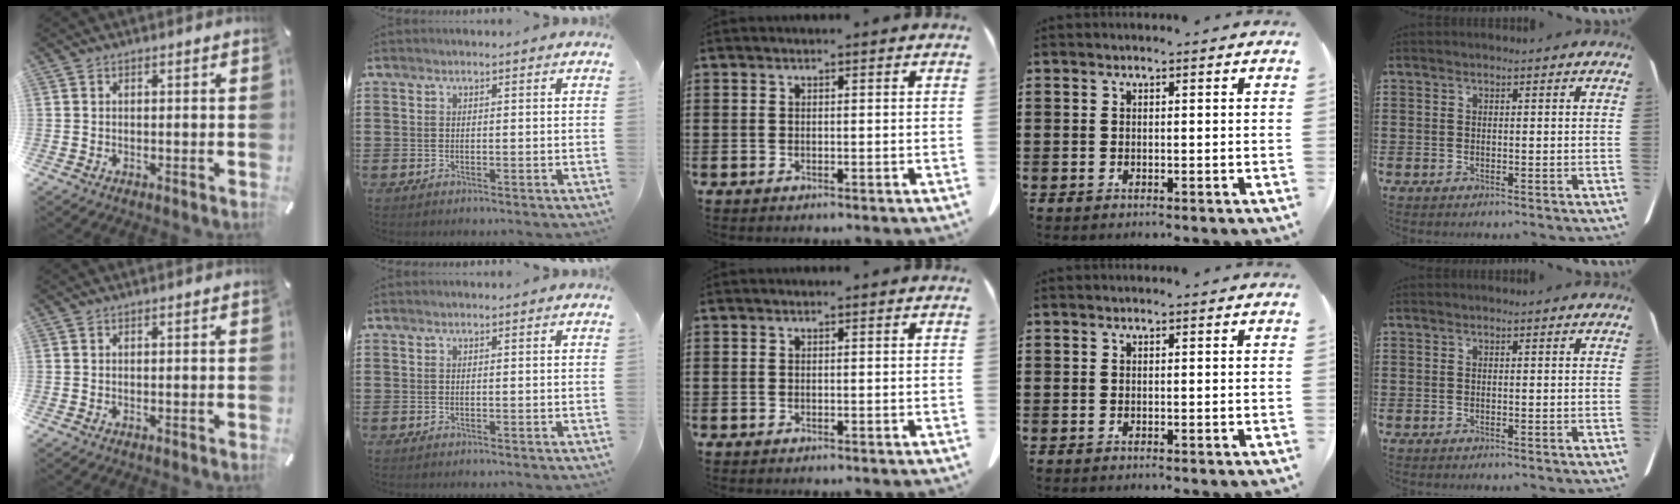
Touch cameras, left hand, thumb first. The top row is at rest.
{}